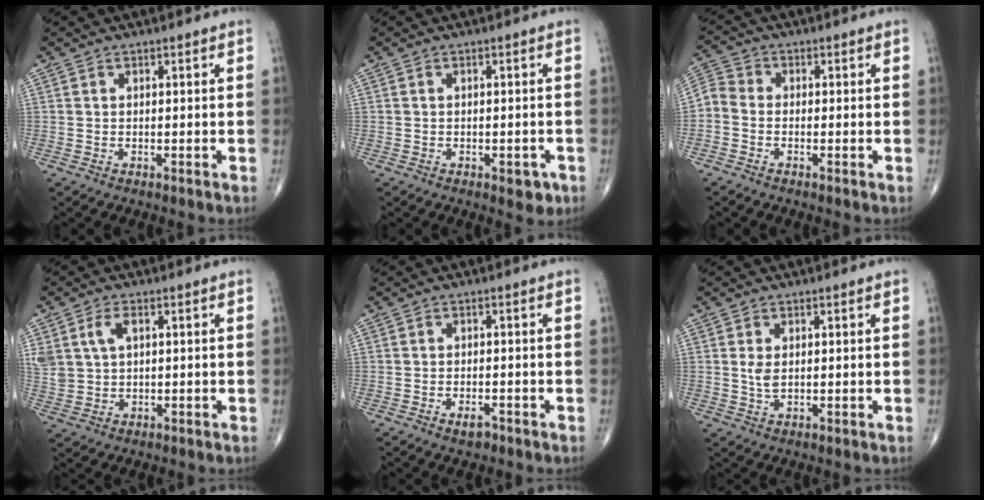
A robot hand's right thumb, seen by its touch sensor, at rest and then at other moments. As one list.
[{"total": 3.2, "force": [-1.6, 1.6, 2.3], "torque": [-0.013, 0.002, -0.017]}, {"total": 3.8, "force": [-1.3, 2.9, 1.9], "torque": [-0.039, 0.014, -0.041]}, {"total": 6.2, "force": [2.2, 3.9, 4.4], "torque": [-0.096, 0.000, 0.050]}, {"total": 2.1, "force": [-1.3, 0.9, 1.3], "torque": [-0.021, 0.004, -0.022]}, {"total": 2.5, "force": [0.4, 1.2, 2.1], "torque": [-0.044, -0.004, 0.010]}]